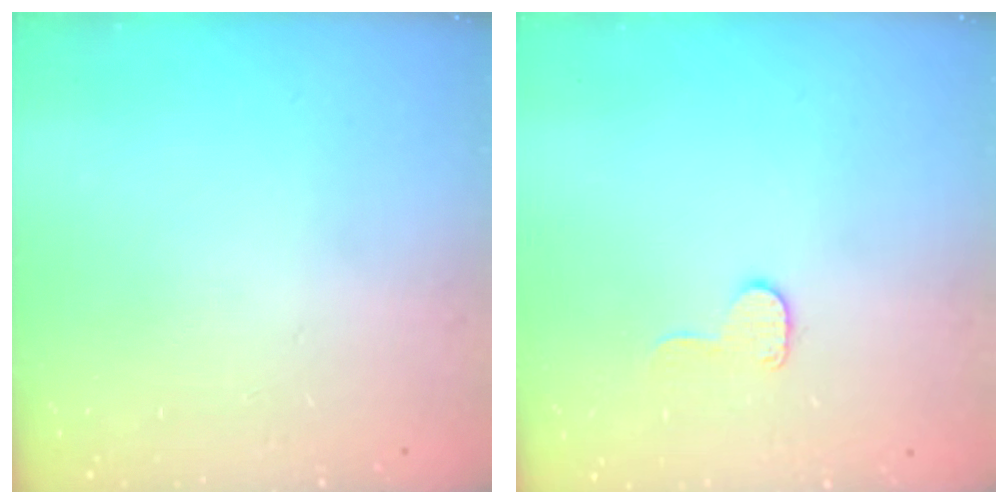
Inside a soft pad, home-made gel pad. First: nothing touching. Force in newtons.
{"total": 7.6, "press": 7.6, "slide": 0.1}